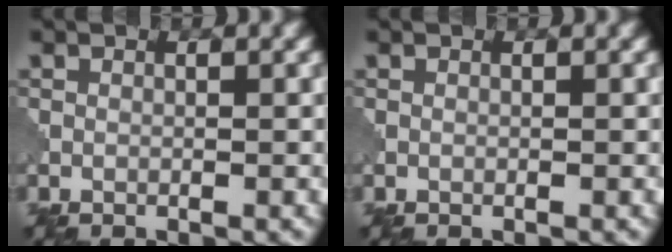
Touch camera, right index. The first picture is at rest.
{"total": 0.0}